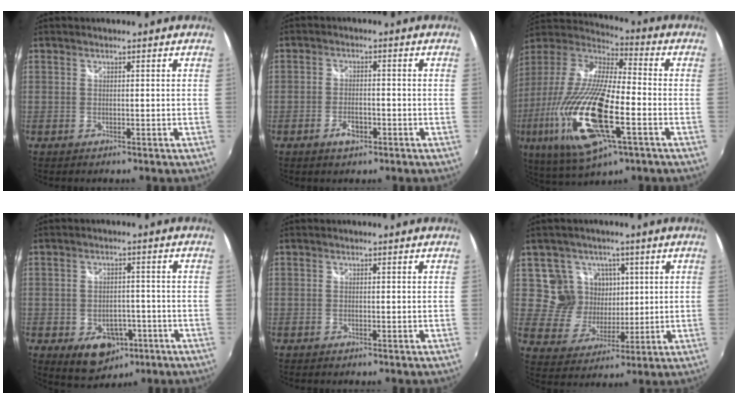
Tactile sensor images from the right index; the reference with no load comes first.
{"total": 3.8, "force": [-2.0, 1.9, 2.6], "torque": [-0.058, -0.002, -0.037]}
{"total": 25.6, "force": [-8.0, 7.4, 23.1], "torque": [-0.464, -0.054, -0.153]}
{"total": 9.5, "force": [-4.4, 6.8, 4.9], "torque": [-0.098, -0.003, -0.048]}
{"total": 0.0}
{"total": 9.4, "force": [3.2, 8.6, 1.8], "torque": [-0.050, 0.008, 0.062]}